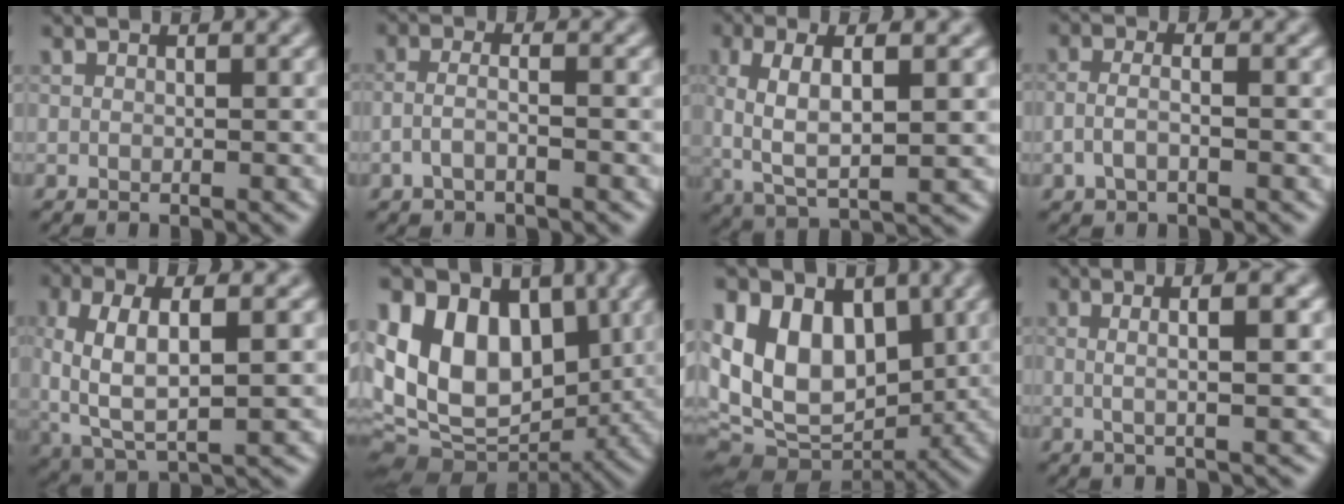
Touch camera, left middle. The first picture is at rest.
{"total": 2.0, "force": [-1.0, 0.6, 1.6], "torque": [-0.036, 0.005, -0.027]}
{"total": 6.7, "force": [0.8, 2.4, 6.2], "torque": [-0.122, 0.002, 0.012]}
{"total": 2.0, "force": [-0.8, 0.8, 1.7], "torque": [-0.041, 0.001, -0.022]}
{"total": 7.7, "force": [0.6, 3.3, 6.9], "torque": [-0.139, 0.003, 0.007]}
{"total": 13.4, "force": [2.1, 9.4, 9.4], "torque": [-0.160, 0.011, 0.031]}
{"total": 10.6, "force": [2.1, 7.2, 7.5], "torque": [-0.129, -0.003, 0.027]}
{"total": 4.7, "force": [0.7, 1.2, 4.5], "torque": [-0.061, 0.009, 0.003]}